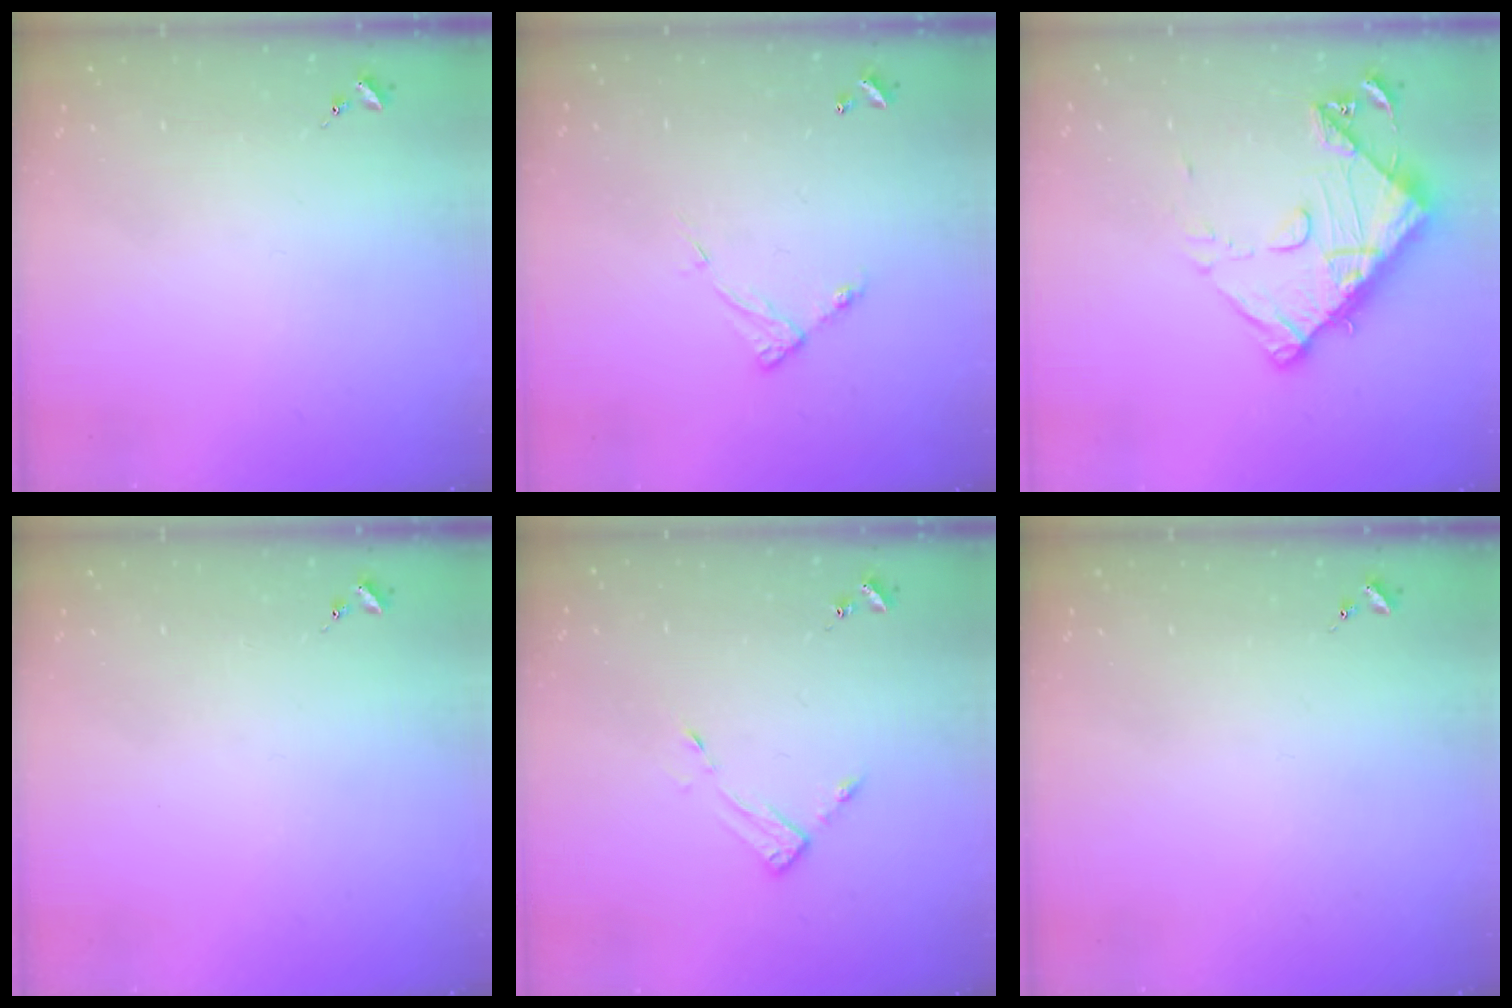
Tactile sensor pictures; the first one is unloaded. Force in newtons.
{"total": 6.4, "press": 6.4, "slide": 0.6}
{"total": 13.6, "press": 13.5, "slide": 1.3}
{"total": 0.0}
{"total": 3.0, "press": 3.0, "slide": 0.3}
{"total": 0.0}